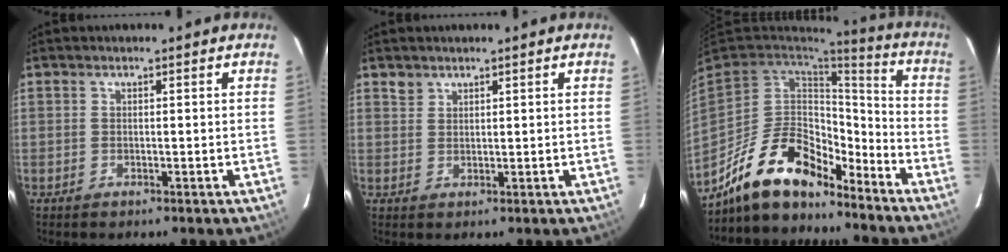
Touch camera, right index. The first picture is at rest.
{"total": 1.7, "force": [1.3, 1.0, 0.1], "torque": [0.000, 0.004, 0.025]}
{"total": 18.3, "force": [-14.0, 7.7, 8.9], "torque": [-0.193, 0.012, -0.238]}